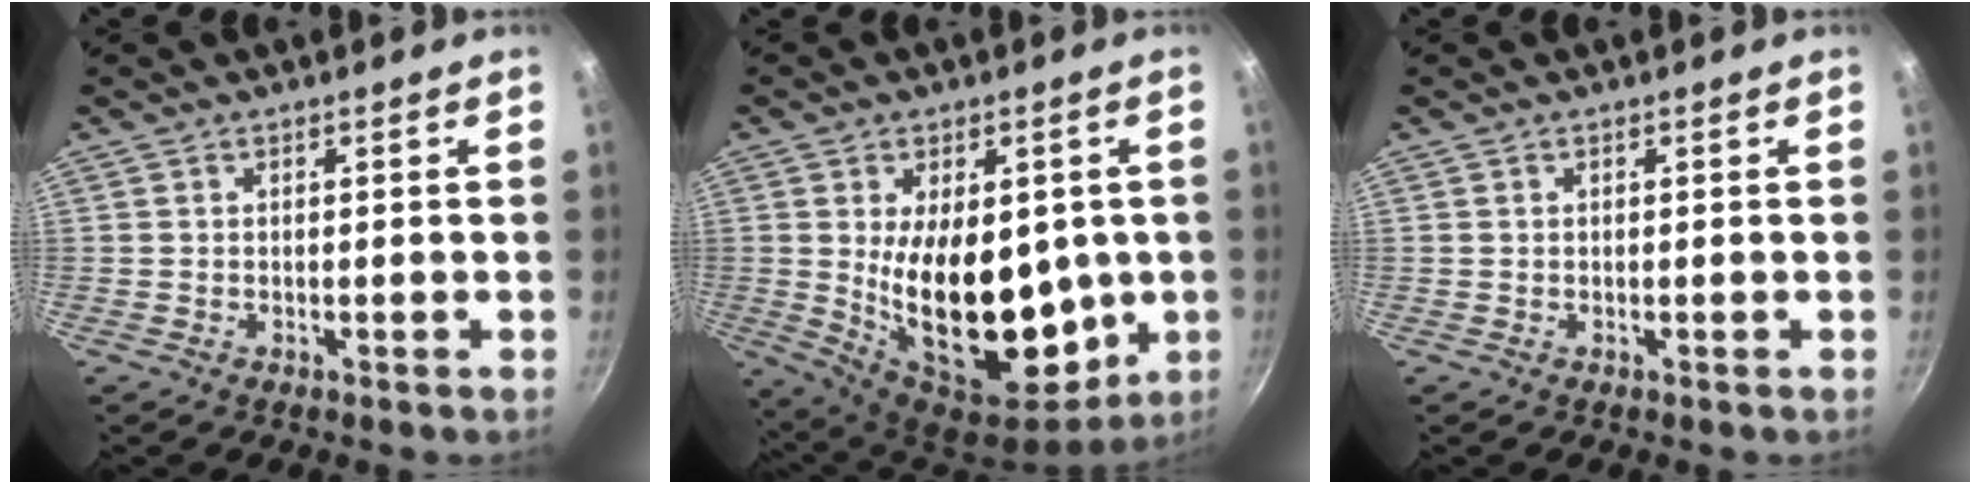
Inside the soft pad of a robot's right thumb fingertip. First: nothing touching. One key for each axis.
{"total": 22.3, "fx": -0.4, "fy": 12.8, "fz": 18.3, "tx": -0.256, "ty": -0.032, "tz": 0.014}
{"total": 0.0}